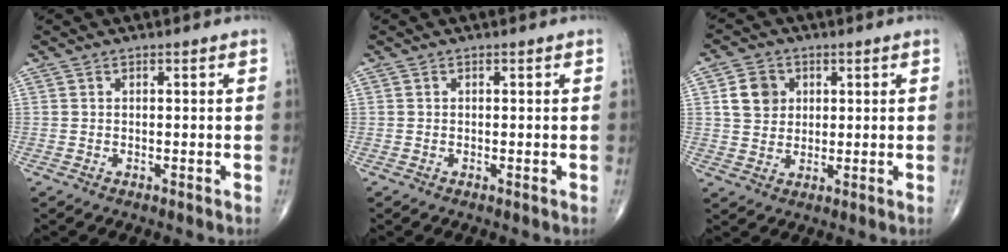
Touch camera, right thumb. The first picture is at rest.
{"total": 0.0}
{"total": 6.4, "force": [1.8, 5.4, 2.9], "torque": [-0.030, -0.004, 0.031]}